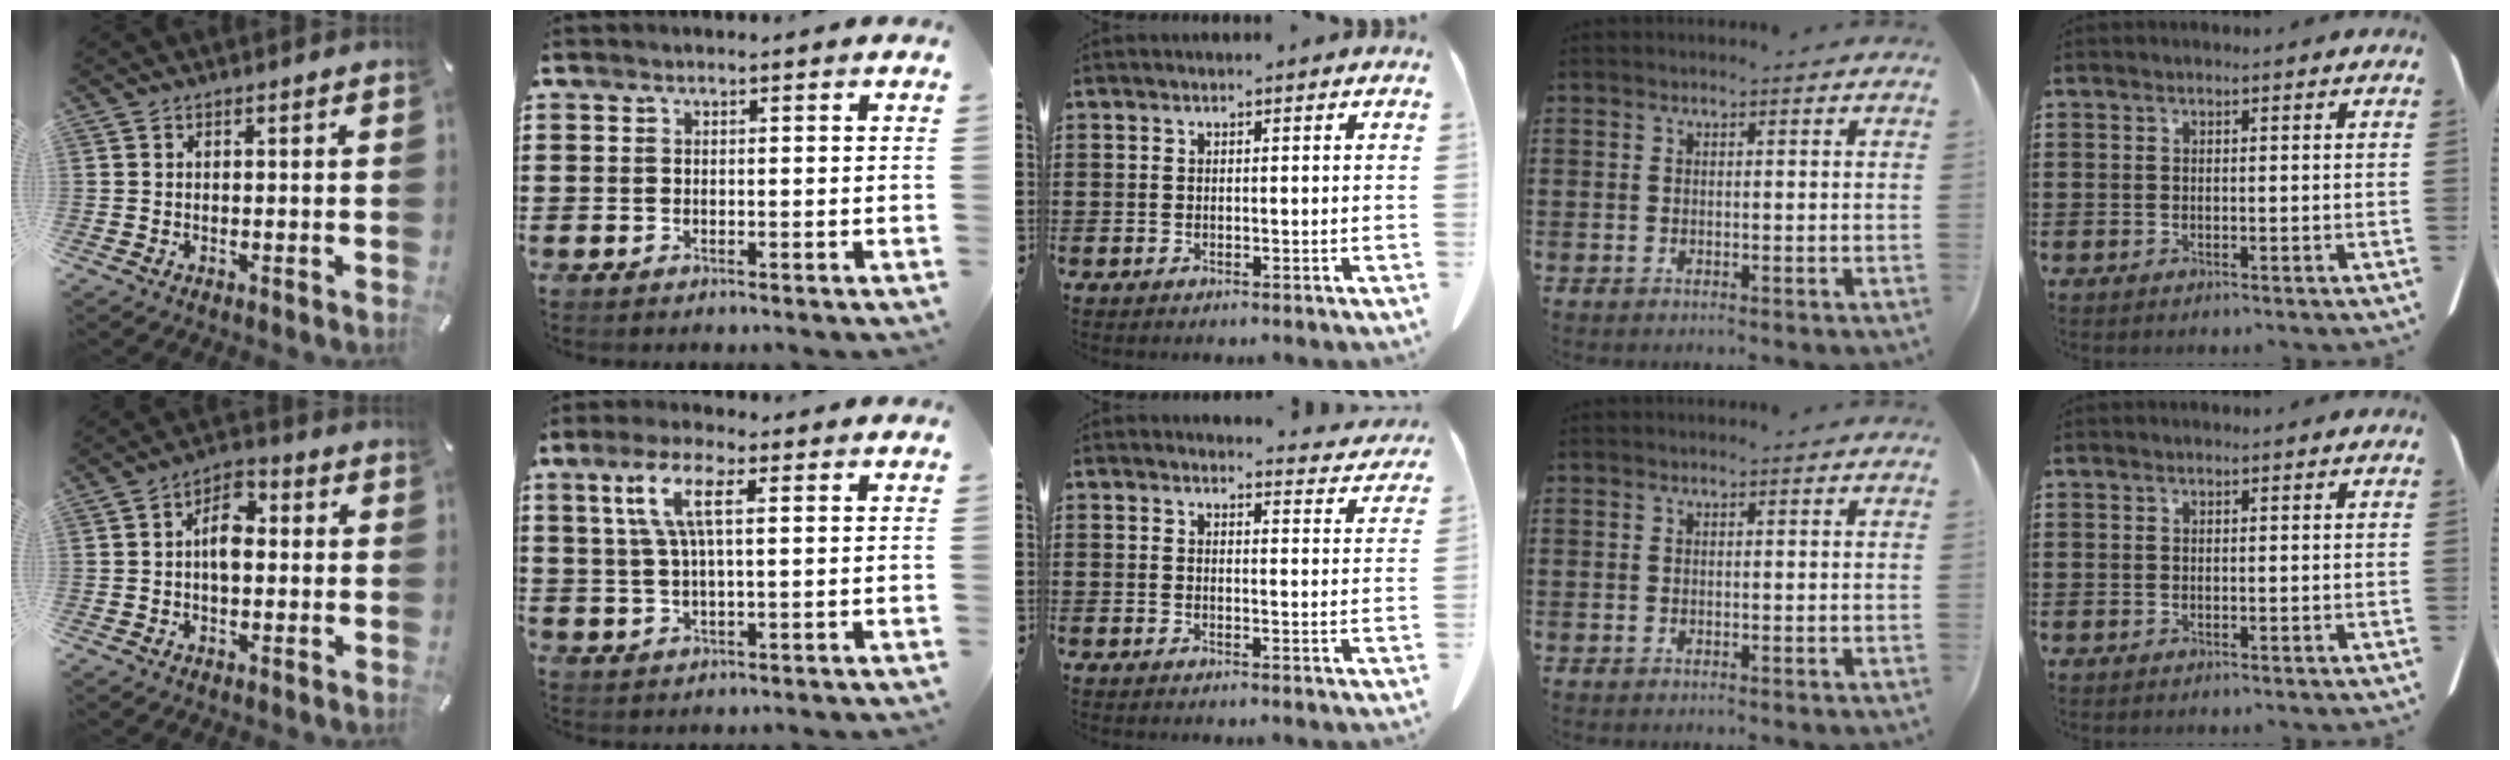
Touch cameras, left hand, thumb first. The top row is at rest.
{"thumb": {"total": 6.8, "force": [0.1, 4.3, 5.3], "torque": [-0.076, 0.008, -0.003]}, "index": {"total": 7.4, "force": [2.5, 2.0, 6.7], "torque": [-0.153, 0.002, 0.037]}, "middle": {"total": 3.5, "force": [3.5, 0.0, 0.5], "torque": [-0.010, -0.017, 0.062]}}